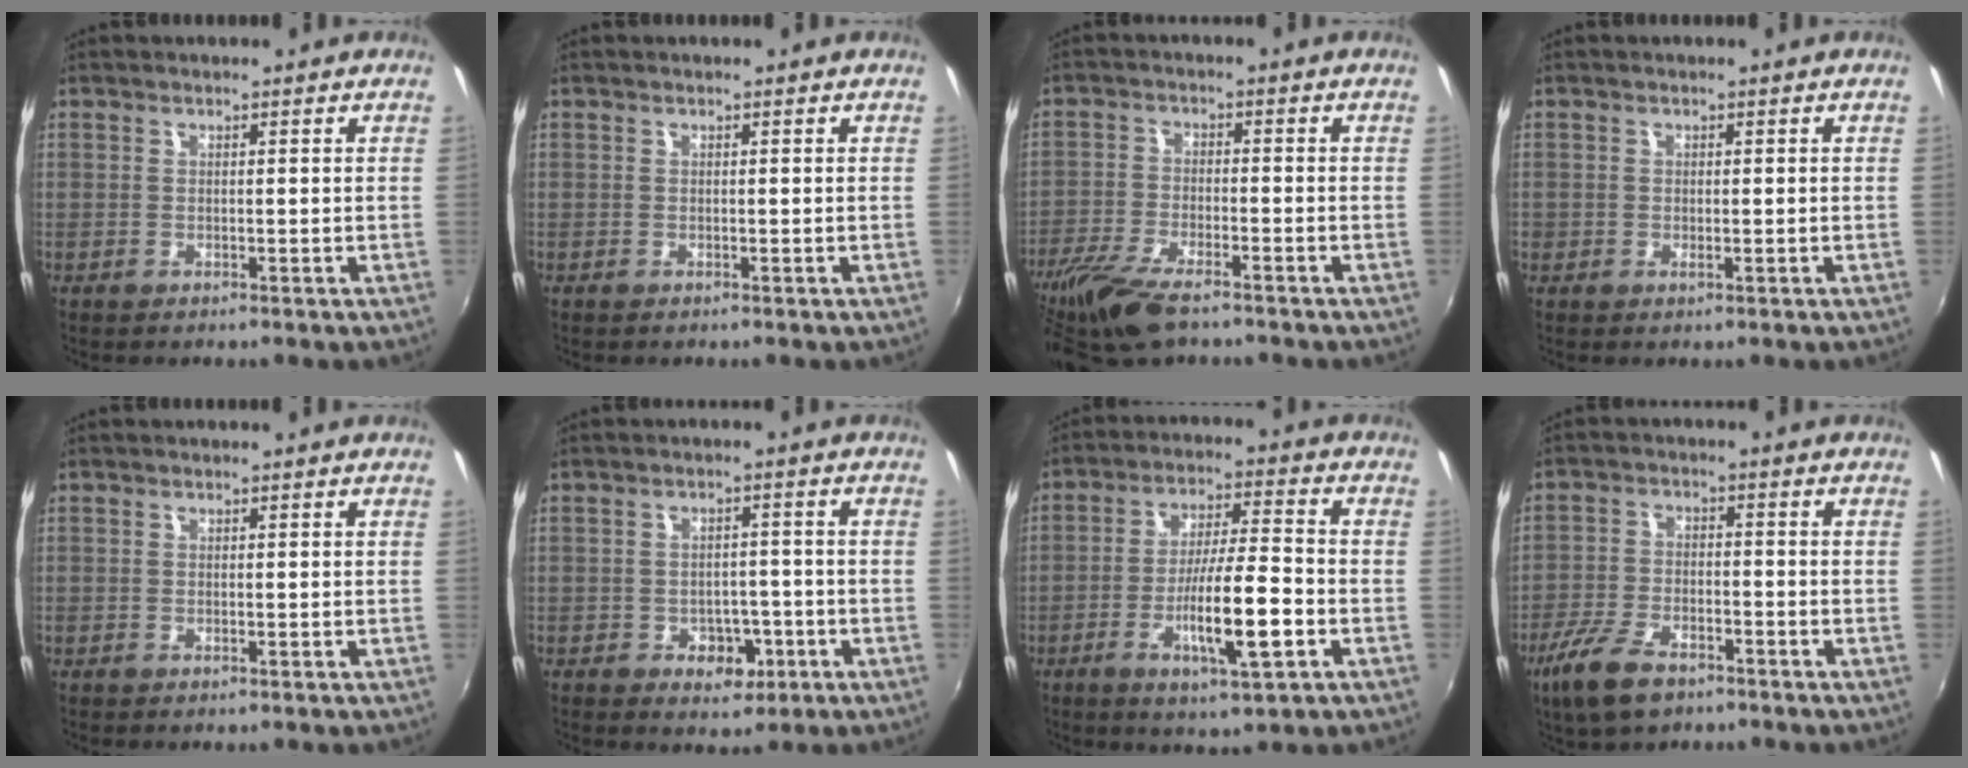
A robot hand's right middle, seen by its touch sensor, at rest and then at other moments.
{"total": 0.0}
{"total": 11.2, "force": [-8.3, 3.4, 6.6], "torque": [-0.162, -0.031, -0.161]}
{"total": 1.1, "force": [-0.3, 0.8, 0.6], "torque": [-0.011, -0.001, -0.007]}
{"total": 0.0}
{"total": 5.5, "force": [-2.5, 4.2, 2.5], "torque": [-0.048, 0.003, -0.023]}
{"total": 12.0, "force": [-4.5, 1.7, 11.0], "torque": [-0.204, -0.014, -0.074]}
{"total": 9.5, "force": [-6.4, 4.1, 5.7], "torque": [-0.142, -0.018, -0.122]}